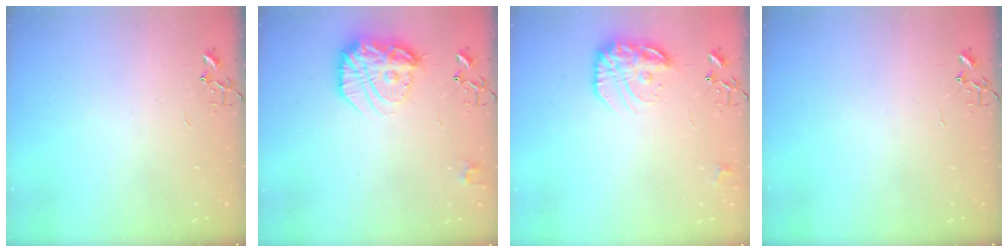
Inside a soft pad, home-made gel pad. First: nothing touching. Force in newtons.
{"total": 19.0, "press": 19.0, "slide": 1.7}
{"total": 15.4, "press": 15.3, "slide": 1.0}
{"total": 0.0}